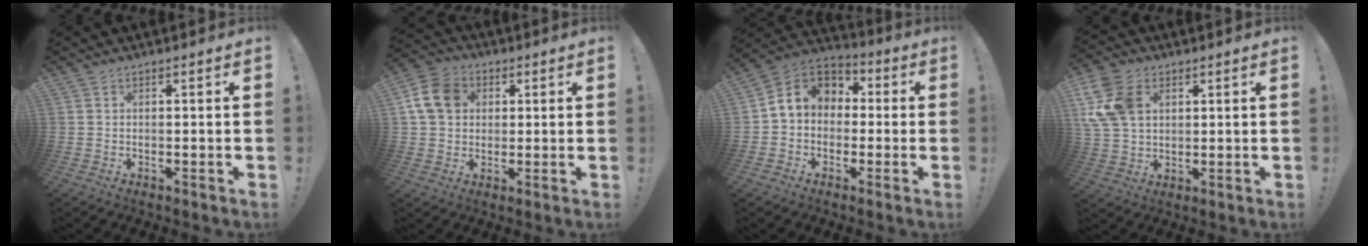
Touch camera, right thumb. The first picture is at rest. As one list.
[{"total": 11.9, "force": [3.2, 9.7, 6.2], "torque": [-0.104, 0.005, 0.067]}, {"total": 8.6, "force": [0.5, 7.5, 4.2], "torque": [-0.060, 0.016, 0.017]}, {"total": 13.6, "force": [4.0, 9.9, 8.4], "torque": [-0.184, -0.002, 0.079]}]